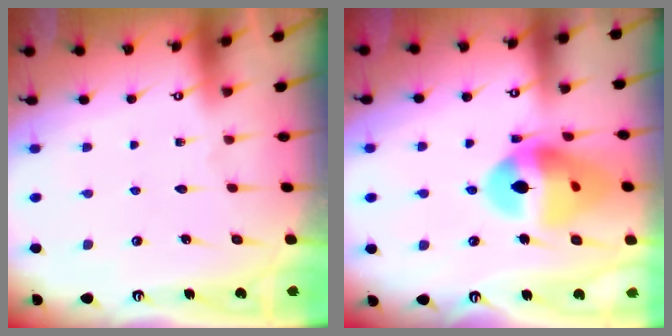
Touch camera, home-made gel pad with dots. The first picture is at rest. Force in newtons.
{"total": 18.0, "press": 17.9, "slide": 2.0}